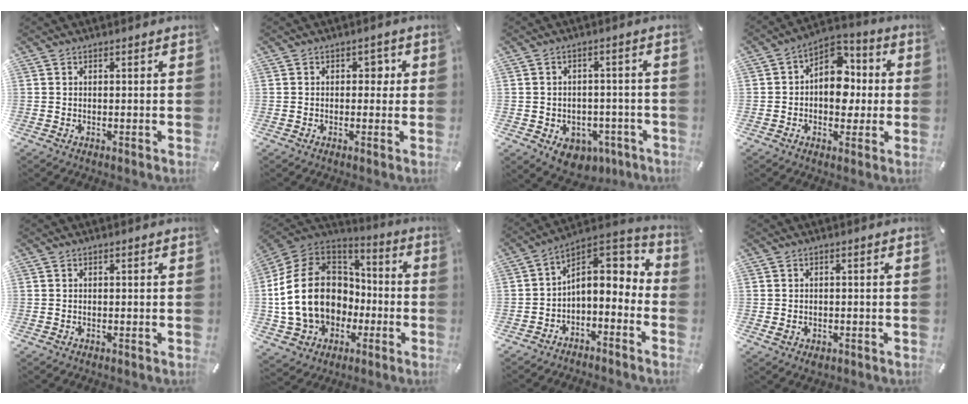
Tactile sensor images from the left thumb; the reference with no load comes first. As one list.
[{"total": 2.6, "force": [0.2, 1.9, 1.7], "torque": [-0.013, 0.001, -0.007]}, {"total": 5.9, "force": [-2.7, 4.7, 2.3], "torque": [-0.029, 0.025, -0.042]}, {"total": 11.1, "force": [0.4, 8.6, 7.0], "torque": [-0.093, -0.006, 0.003]}, {"total": 0.0}, {"total": 21.0, "force": [-1.8, 17.1, 12.1], "torque": [-0.259, 0.015, -0.019]}, {"total": 8.6, "force": [1.4, 6.1, 5.9], "torque": [-0.064, -0.020, 0.025]}, {"total": 1.8, "force": [-0.6, 1.4, 1.0], "torque": [-0.025, 0.000, -0.013]}]